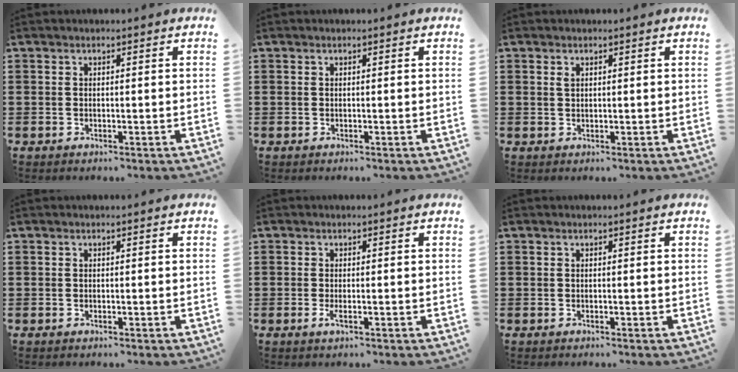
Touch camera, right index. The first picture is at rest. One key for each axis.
{"total": 0.0}
{"total": 1.0, "fx": 0.4, "fy": 0.5, "fz": 0.7, "tx": -0.017, "ty": 0.002, "tz": 0.008}
{"total": 0.0}
{"total": 1.3, "fx": -0.5, "fy": 0.2, "fz": 1.2, "tx": -0.028, "ty": -0.008, "tz": -0.009}
{"total": 0.0}